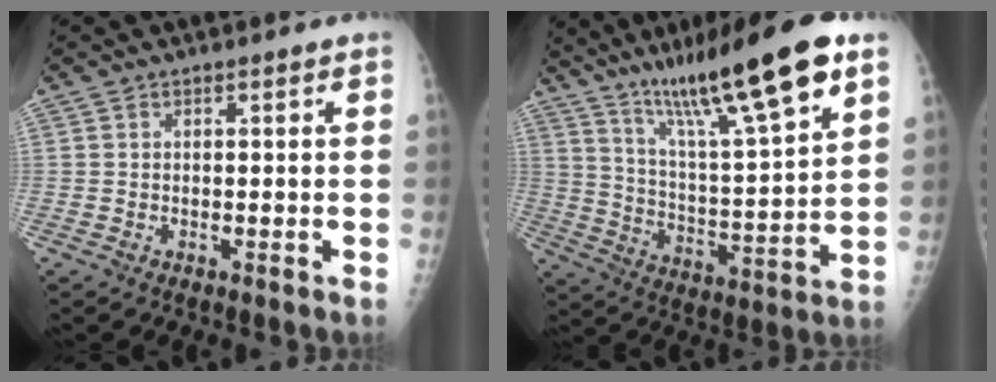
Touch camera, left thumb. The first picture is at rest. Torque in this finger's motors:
{"motor_torque": [0.50, 0.53, 1.43, -1.34, 0.33]}